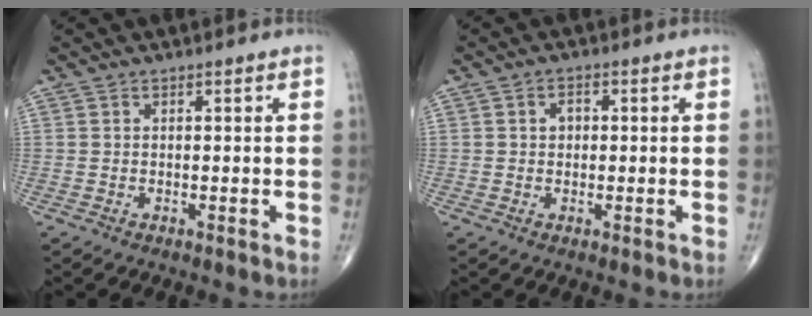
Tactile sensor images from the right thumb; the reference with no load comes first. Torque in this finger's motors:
{"motor_torque": [-0.12, 0.03, -0.31, -0.27, 0.06]}